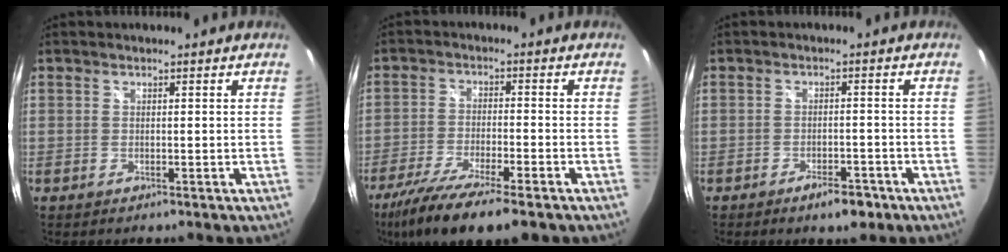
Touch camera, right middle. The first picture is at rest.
{"total": 14.3, "force": [-10.6, 2.3, 9.3], "torque": [-0.194, -0.043, -0.186]}
{"total": 4.4, "force": [-3.0, 1.9, 2.7], "torque": [-0.049, 0.001, -0.039]}